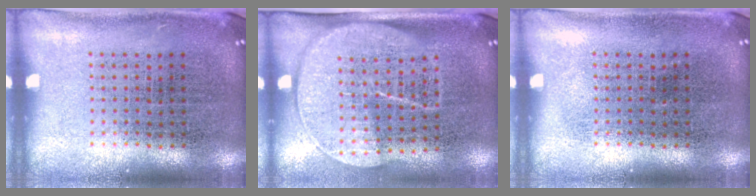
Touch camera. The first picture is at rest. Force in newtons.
{"total": 1.8, "press": 1.5, "slide": 1.0}
{"total": 0.0}